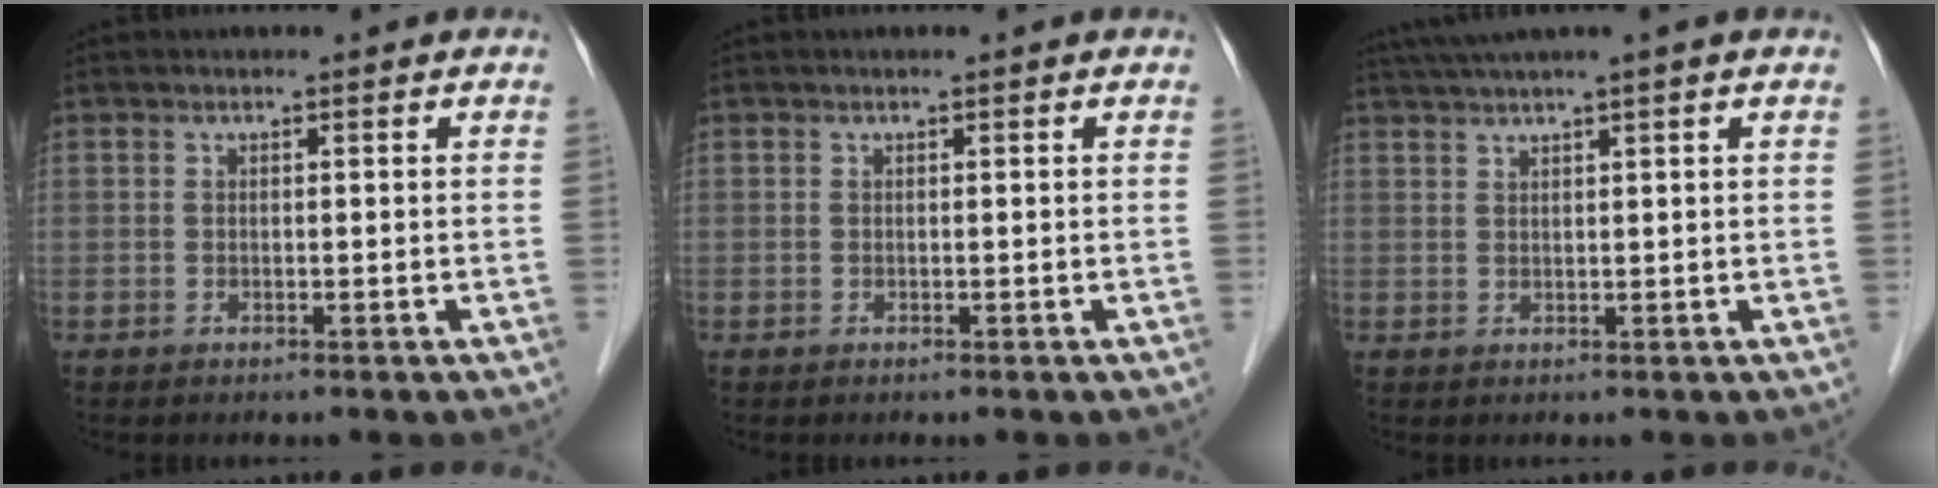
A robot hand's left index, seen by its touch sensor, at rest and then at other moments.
{"total": 0.0}
{"total": 5.3, "force": [4.0, -1.3, 3.3], "torque": [-0.055, 0.028, 0.071]}